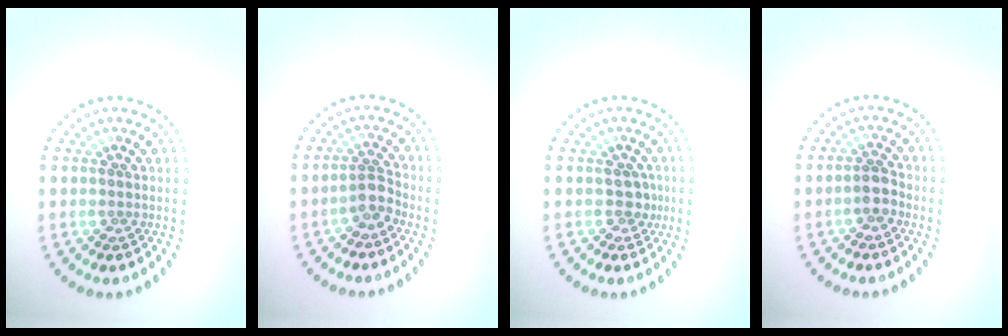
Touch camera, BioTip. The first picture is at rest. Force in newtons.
{"total": 2.1, "press": 1.7, "slide": 1.2}
{"total": 1.6, "press": 1.4, "slide": 0.6}
{"total": 1.9, "press": 1.6, "slide": 0.9}